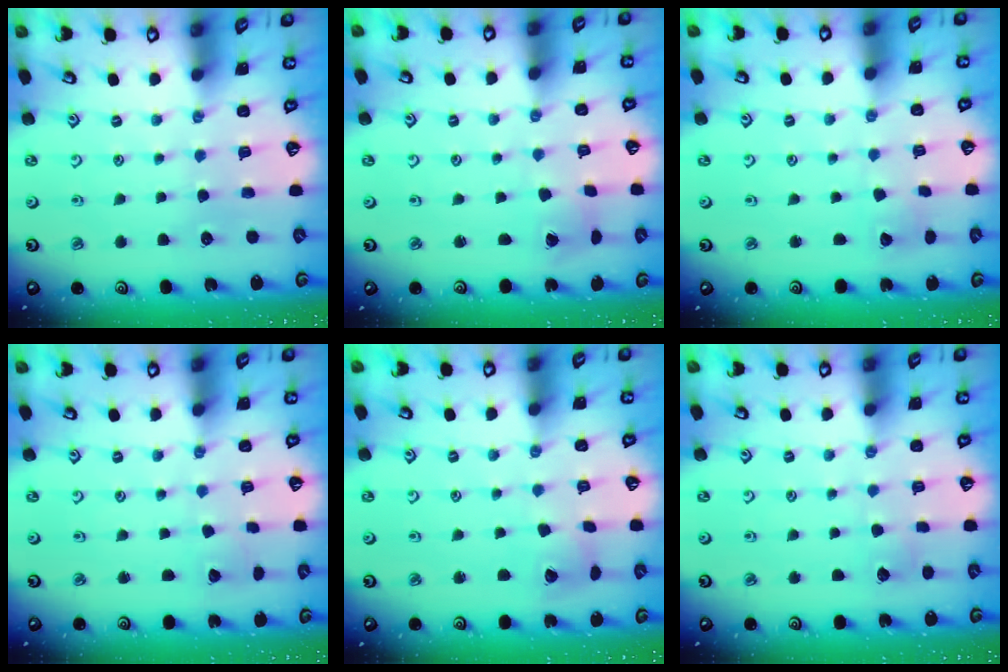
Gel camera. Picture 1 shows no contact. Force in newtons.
{"total": 2.0, "press": 2.0, "slide": 0.3}
{"total": 2.9, "press": 2.9, "slide": 0.3}
{"total": 2.4, "press": 2.4, "slide": 0.2}
{"total": 5.2, "press": 5.2, "slide": 0.6}
{"total": 2.7, "press": 2.7, "slide": 0.3}